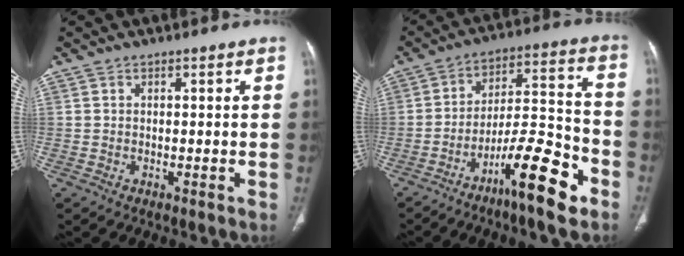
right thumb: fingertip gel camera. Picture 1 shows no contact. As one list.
[{"total": 15.3, "force": [-8.7, 3.3, 12.1], "torque": [-0.189, 0.068, -0.140]}]